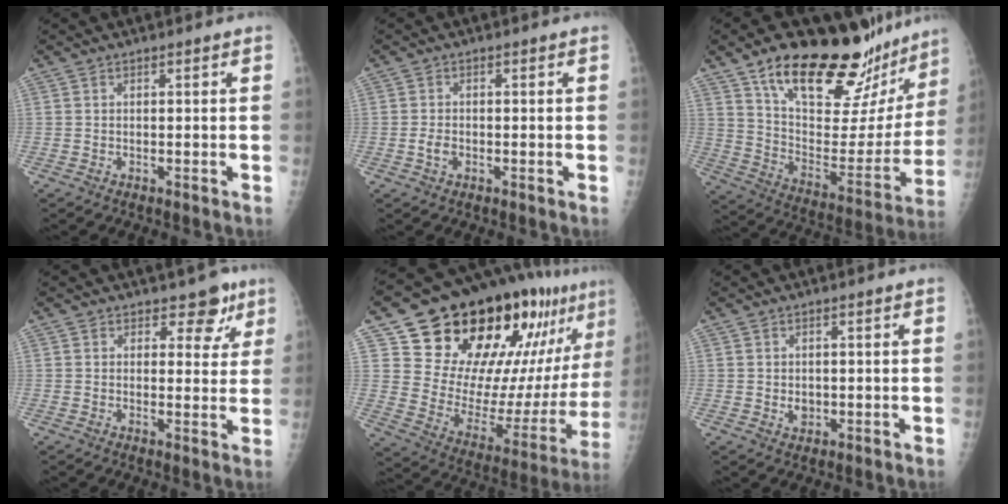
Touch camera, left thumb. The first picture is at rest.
{"total": 2.0, "force": [-0.6, 1.4, 1.3], "torque": [-0.020, 0.002, -0.012]}
{"total": 29.5, "force": [21.5, 11.0, 16.8], "torque": [-0.215, -0.089, 0.327]}
{"total": 5.4, "force": [3.5, 3.5, 2.0], "torque": [0.016, -0.016, 0.040]}
{"total": 30.5, "force": [18.4, 13.1, 20.5], "torque": [-0.267, -0.057, 0.285]}
{"total": 2.0, "force": [0.0, 1.7, 1.1], "torque": [-0.009, -0.001, 0.006]}